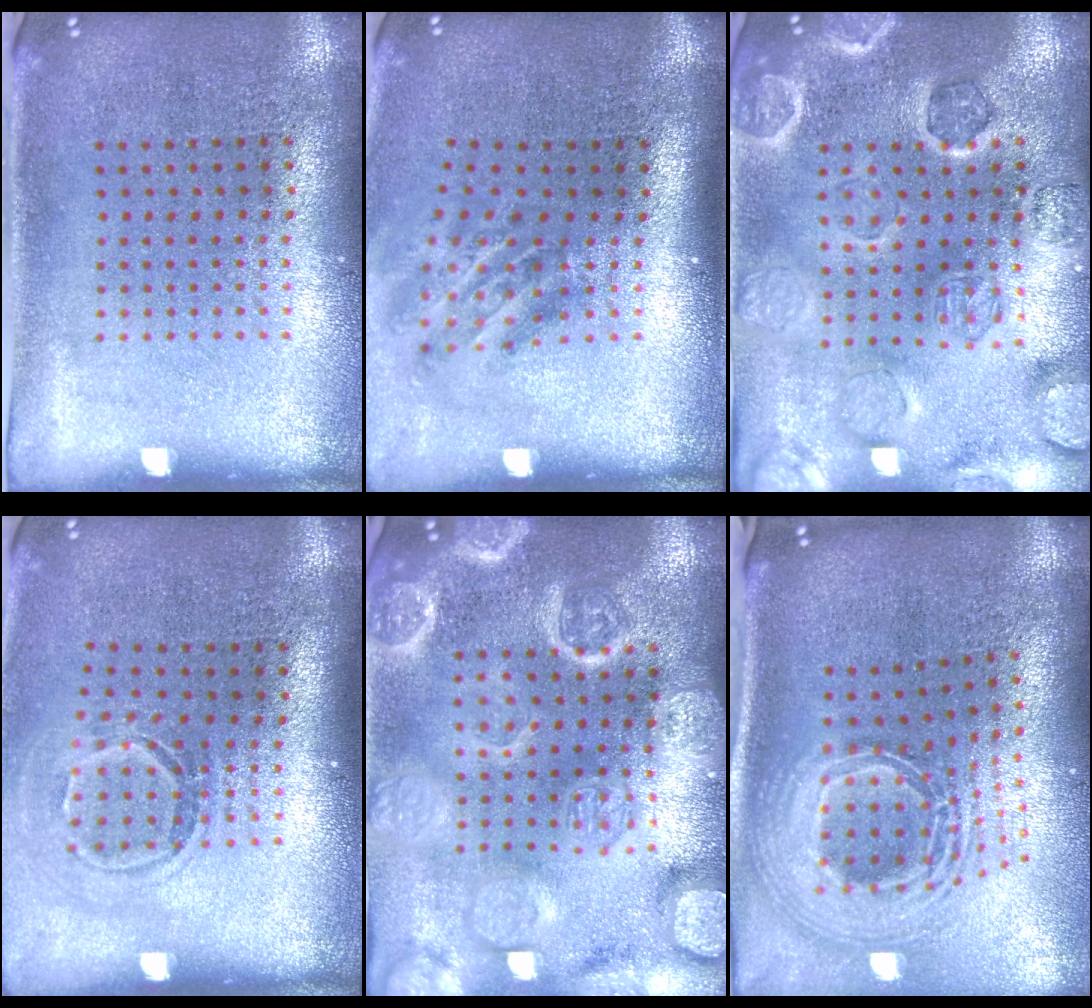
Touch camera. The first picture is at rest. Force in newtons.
{"total": 1.9, "press": 1.2, "slide": 1.5}
{"total": 2.4, "press": 2.4, "slide": 0.2}
{"total": 1.6, "press": 1.1, "slide": 1.1}
{"total": 6.1, "press": 6.1, "slide": 0.8}
{"total": 2.9, "press": 2.0, "slide": 2.1}